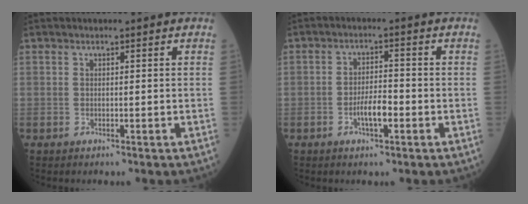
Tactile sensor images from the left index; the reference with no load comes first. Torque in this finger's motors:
{"motor_torque": [0.87, 0.33, 0.12, 0.03]}